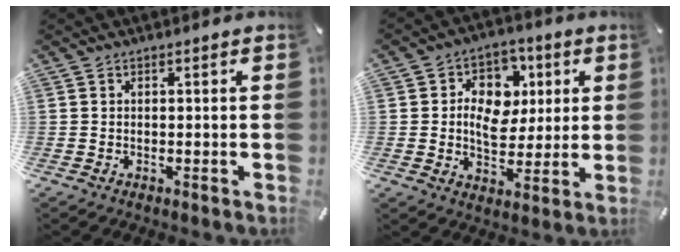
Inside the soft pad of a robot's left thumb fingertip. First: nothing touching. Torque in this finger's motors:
{"motor_torque": [0.36, 0.35, 0.45, -0.58, 0.26]}